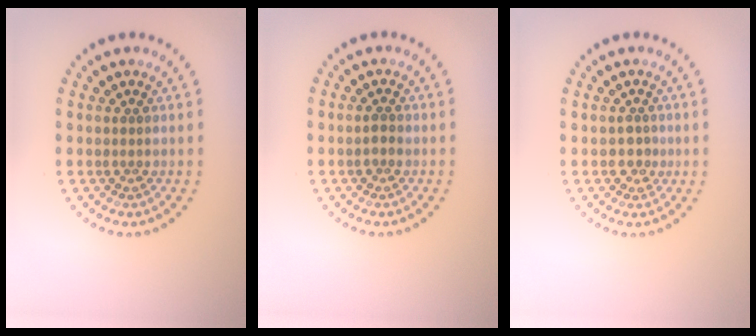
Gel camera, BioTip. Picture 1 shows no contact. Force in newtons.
{"total": 1.1, "press": 1.1, "slide": 0.2}
{"total": 1.2, "press": 1.1, "slide": 0.5}